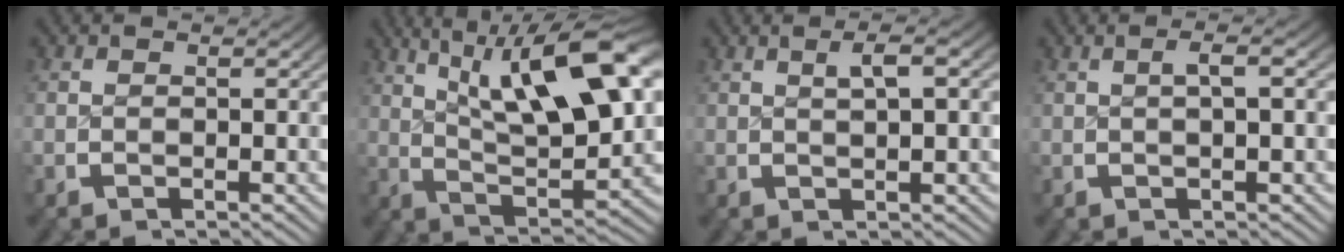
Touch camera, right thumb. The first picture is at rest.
{"total": 12.2, "force": [3.1, 5.7, 10.4], "torque": [-0.161, -0.014, 0.052]}
{"total": 2.5, "force": [1.1, 0.5, 2.2], "torque": [-0.029, 0.006, 0.021]}
{"total": 1.8, "force": [0.4, 0.1, 1.8], "torque": [-0.029, 0.005, 0.009]}